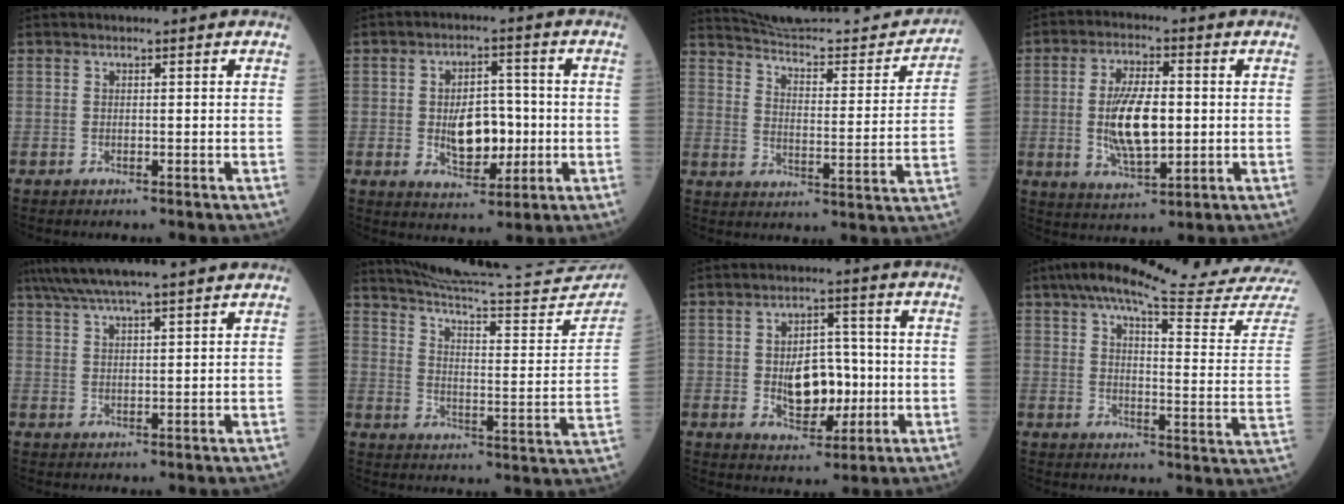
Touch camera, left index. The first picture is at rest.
{"total": 7.7, "force": [-0.8, 4.4, 6.3], "torque": [-0.111, 0.003, -0.008]}
{"total": 23.0, "force": [22.0, 2.4, 6.0], "torque": [-0.076, -0.062, 0.288]}
{"total": 10.0, "force": [-0.2, 3.6, 9.3], "torque": [-0.190, -0.003, -0.001]}
{"total": 12.2, "force": [10.4, 0.1, 6.3], "torque": [-0.116, 0.038, 0.158]}
{"total": 27.6, "force": [26.0, 0.4, 9.2], "torque": [-0.141, -0.096, 0.334]}
{"total": 7.2, "force": [-1.0, 3.6, 6.2], "torque": [-0.114, 0.003, -0.011]}
{"total": 25.4, "force": [23.1, -0.5, 10.5], "torque": [-0.156, -0.080, 0.284]}